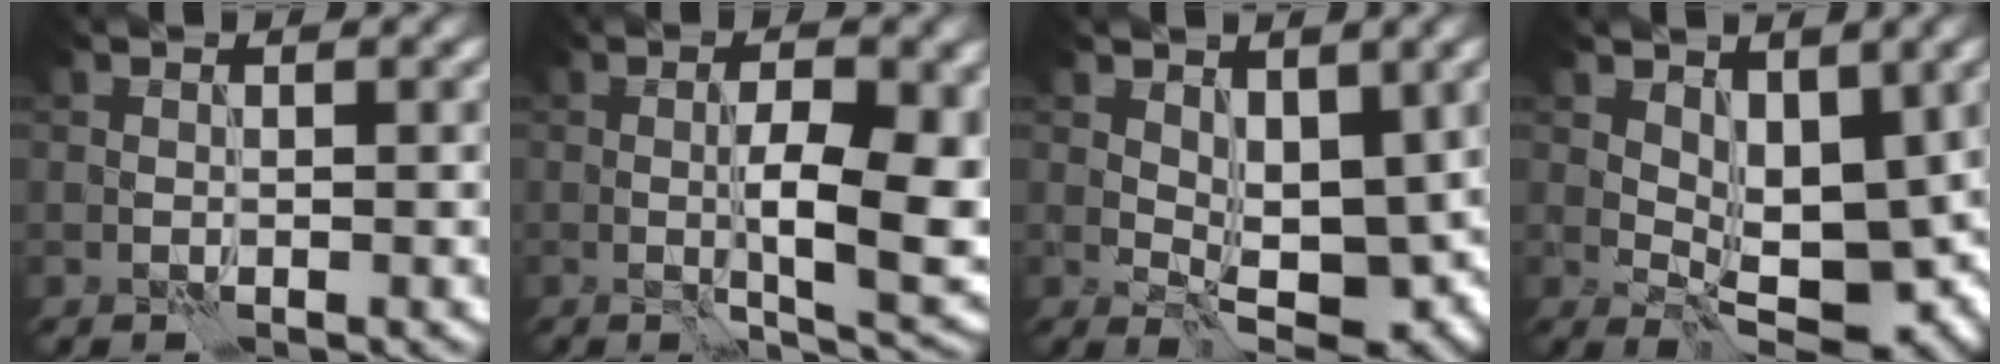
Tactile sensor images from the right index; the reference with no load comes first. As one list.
[{"total": 8.4, "force": [-0.5, 2.4, 8.1], "torque": [-0.117, -0.008, -0.004]}, {"total": 5.3, "force": [1.1, 2.9, 4.3], "torque": [-0.067, -0.010, 0.023]}, {"total": 6.0, "force": [1.4, 3.3, 4.8], "torque": [-0.072, -0.014, 0.031]}]